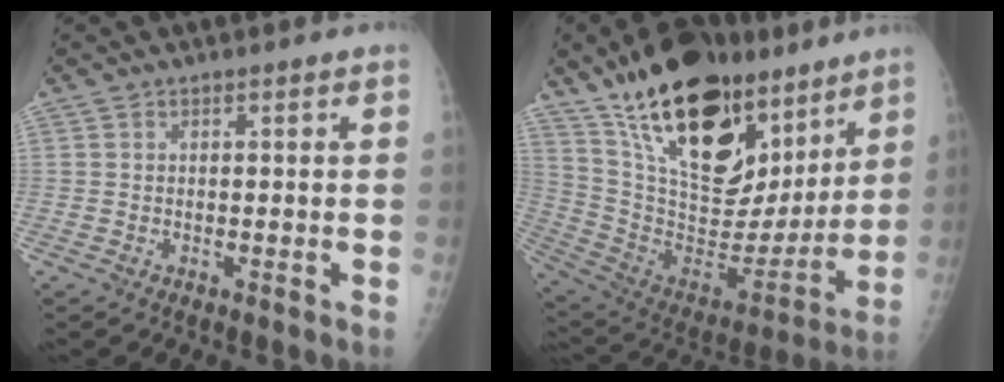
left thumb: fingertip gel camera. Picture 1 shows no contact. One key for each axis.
{"total": 30.0, "fx": 18.2, "fy": 14.6, "fz": 18.8, "tx": -0.277, "ty": -0.042, "tz": 0.310}